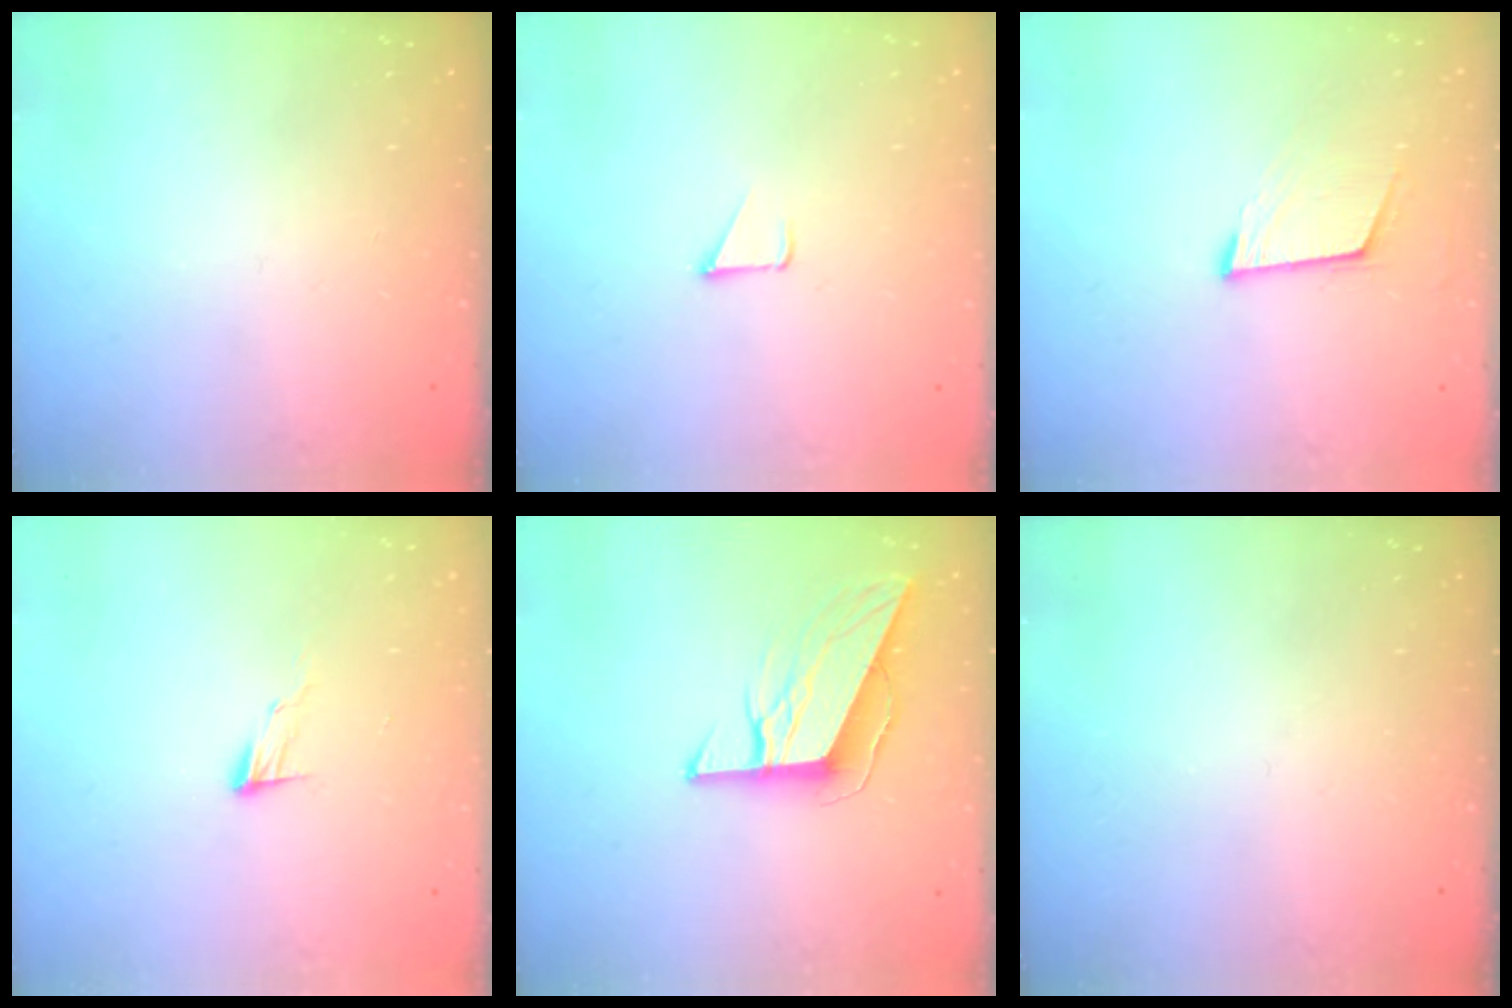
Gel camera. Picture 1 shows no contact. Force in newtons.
{"total": 1.2, "press": 1.2, "slide": 0.1}
{"total": 6.7, "press": 6.4, "slide": 2.0}
{"total": 6.2, "press": 6.2, "slide": 0.6}
{"total": 9.3, "press": 9.3, "slide": 0.6}
{"total": 0.0}